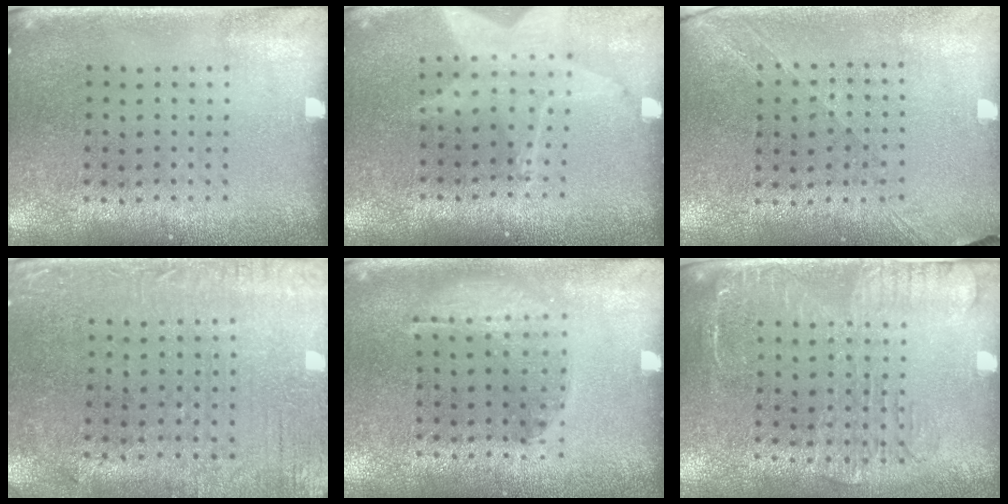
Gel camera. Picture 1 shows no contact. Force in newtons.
{"total": 1.4, "press": 1.4, "slide": 0.3}
{"total": 1.4, "press": 1.2, "slide": 0.8}
{"total": 0.6, "press": 0.3, "slide": 0.5}
{"total": 1.1, "press": 1.1, "slide": 0.2}
{"total": 2.0, "press": 1.7, "slide": 1.0}